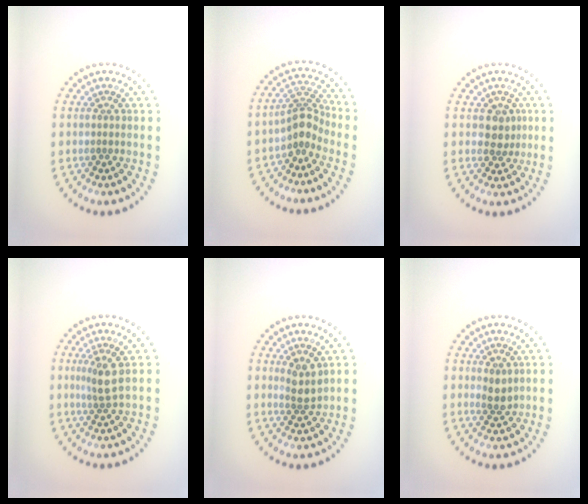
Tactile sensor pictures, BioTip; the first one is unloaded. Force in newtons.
{"total": 2.8, "press": 2.1, "slide": 1.9}
{"total": 2.0, "press": 1.8, "slide": 0.9}
{"total": 2.2, "press": 1.7, "slide": 1.3}
{"total": 2.1, "press": 1.8, "slide": 1.2}
{"total": 1.6, "press": 1.5, "slide": 0.6}